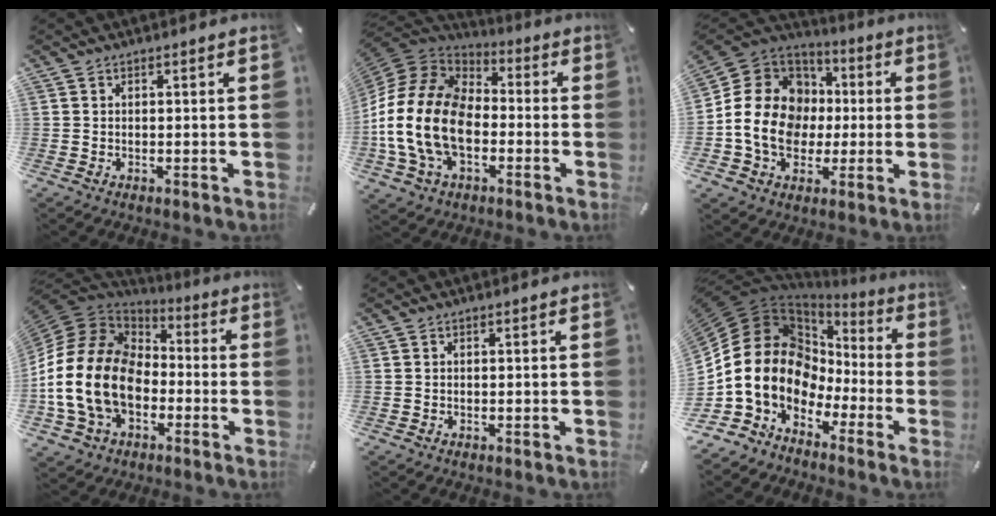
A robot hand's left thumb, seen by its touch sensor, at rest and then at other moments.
{"total": 19.4, "force": [-6.0, 13.4, 12.7], "torque": [-0.283, 0.030, -0.112]}
{"total": 16.9, "force": [-2.3, 14.8, 7.8], "torque": [-0.151, 0.023, -0.034]}
{"total": 18.4, "force": [-4.7, 14.0, 11.0], "torque": [-0.260, 0.016, -0.086]}
{"total": 0.0}
{"total": 17.6, "force": [-0.2, 14.8, 9.5], "torque": [-0.218, -0.031, 0.000]}